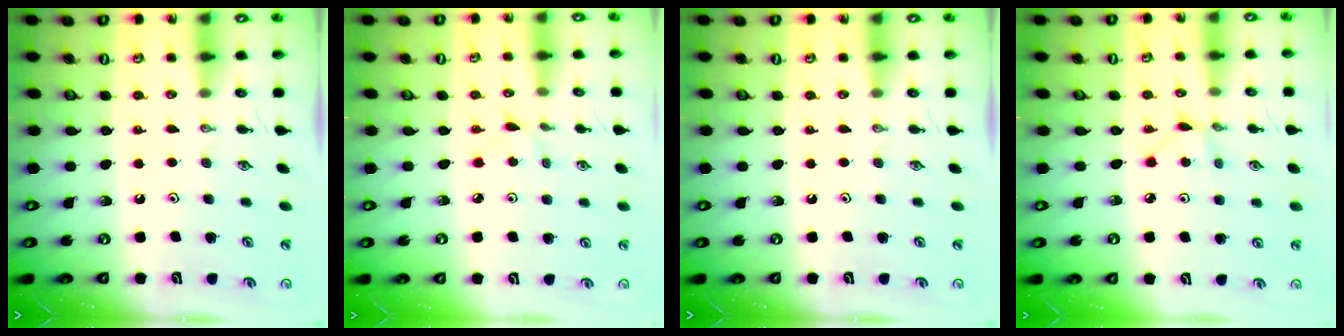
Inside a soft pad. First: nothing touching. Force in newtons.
{"total": 1.5, "press": 1.4, "slide": 0.2}
{"total": 0.0}
{"total": 2.1, "press": 2.1, "slide": 0.1}